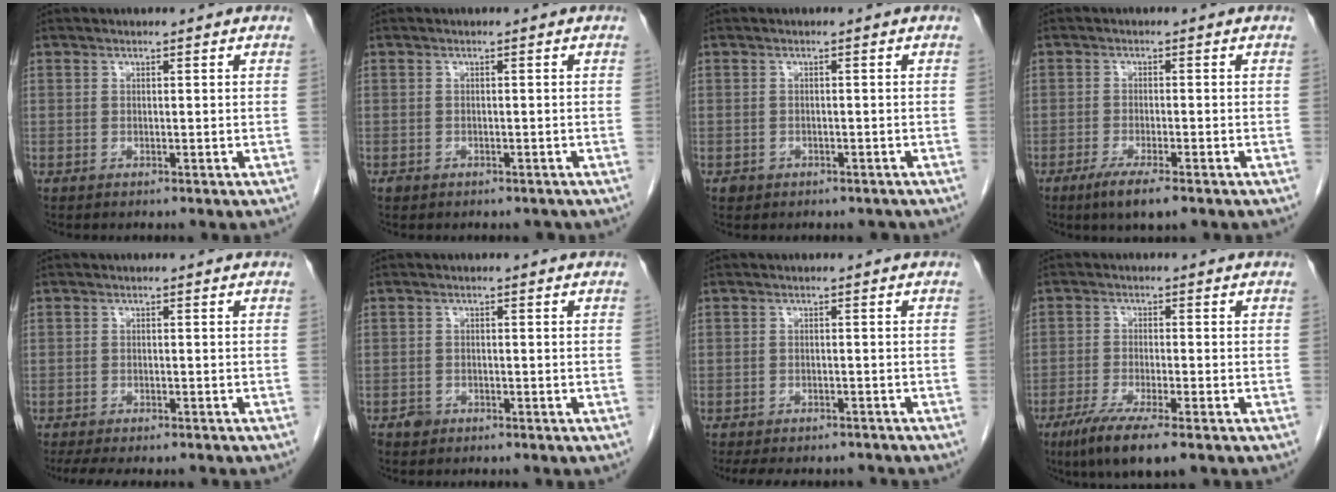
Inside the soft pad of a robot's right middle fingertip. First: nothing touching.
{"total": 1.6, "force": [-1.1, 1.1, 0.3], "torque": [-0.006, 0.003, -0.014]}
{"total": 2.1, "force": [-1.3, 1.6, 0.2], "torque": [-0.006, 0.006, -0.016]}
{"total": 5.1, "force": [-3.3, 0.6, 3.8], "torque": [-0.071, -0.013, -0.052]}
{"total": 8.2, "force": [-6.9, 2.5, 3.6], "torque": [-0.049, -0.007, -0.096]}
{"total": 1.2, "force": [-0.9, 0.8, 0.1], "torque": [-0.004, 0.003, -0.016]}
{"total": 10.6, "force": [-9.3, 3.6, 3.7], "torque": [-0.066, -0.001, -0.113]}
{"total": 8.1, "force": [-5.3, 0.6, 6.1], "torque": [-0.112, -0.023, -0.086]}